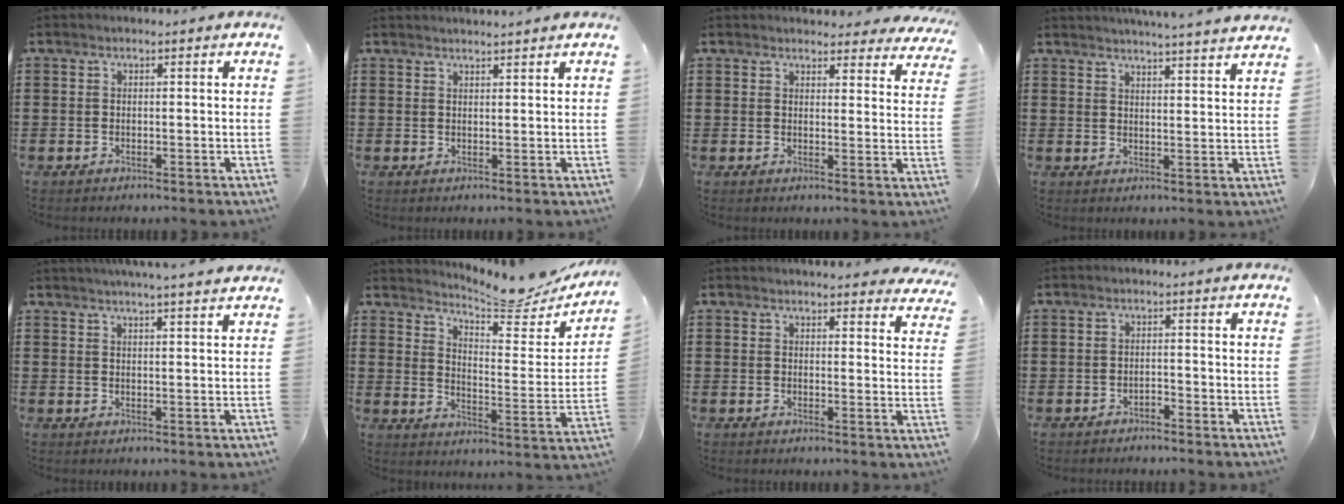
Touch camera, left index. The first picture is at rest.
{"total": 1.5, "force": [1.5, -0.2, 0.1], "torque": [-0.004, 0.000, 0.029]}
{"total": 3.6, "force": [3.5, 0.6, 0.7], "torque": [-0.009, -0.016, 0.063]}
{"total": 3.9, "force": [3.7, -1.0, 0.5], "torque": [-0.021, -0.020, 0.065]}
{"total": 3.4, "force": [3.2, -0.6, 1.1], "torque": [-0.029, -0.008, 0.057]}
{"total": 8.1, "force": [7.5, 1.2, 3.0], "torque": [-0.057, -0.058, 0.128]}
{"total": 3.3, "force": [3.2, 0.1, 0.6], "torque": [-0.014, -0.013, 0.059]}
{"total": 1.3, "force": [-1.2, 0.2, 0.2], "torque": [-0.010, 0.000, -0.026]}